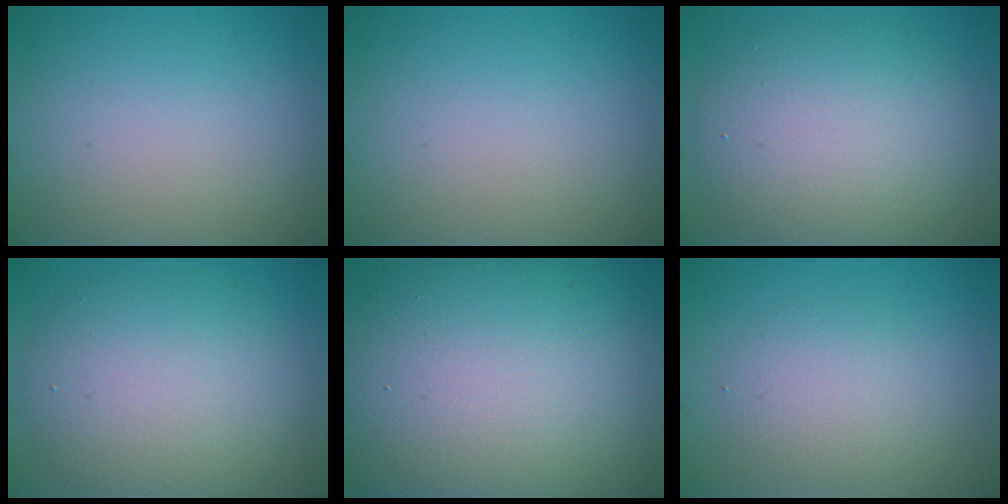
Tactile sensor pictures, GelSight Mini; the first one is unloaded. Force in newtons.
{"total": 0.0}
{"total": 7.8, "press": 7.8, "slide": 0.4}
{"total": 7.8, "press": 7.7, "slide": 0.9}
{"total": 18.0, "press": 18.0, "slide": 0.9}
{"total": 2.6, "press": 2.6, "slide": 0.1}